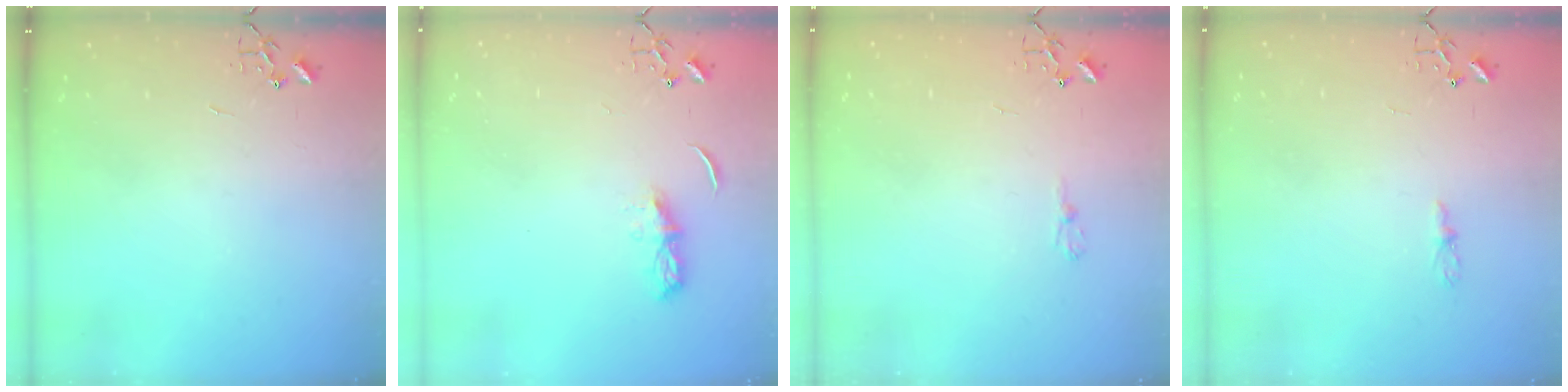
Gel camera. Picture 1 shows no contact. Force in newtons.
{"total": 6.1, "press": 6.0, "slide": 0.7}
{"total": 4.8, "press": 4.8, "slide": 0.5}
{"total": 4.4, "press": 4.3, "slide": 0.5}